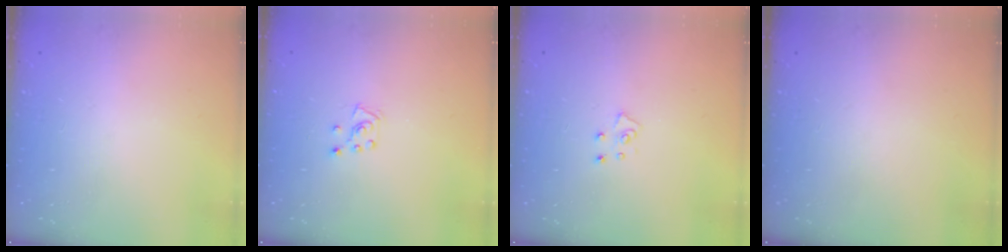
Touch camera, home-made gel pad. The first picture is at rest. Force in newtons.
{"total": 5.9, "press": 5.8, "slide": 0.7}
{"total": 5.7, "press": 5.7, "slide": 0.4}
{"total": 0.0}